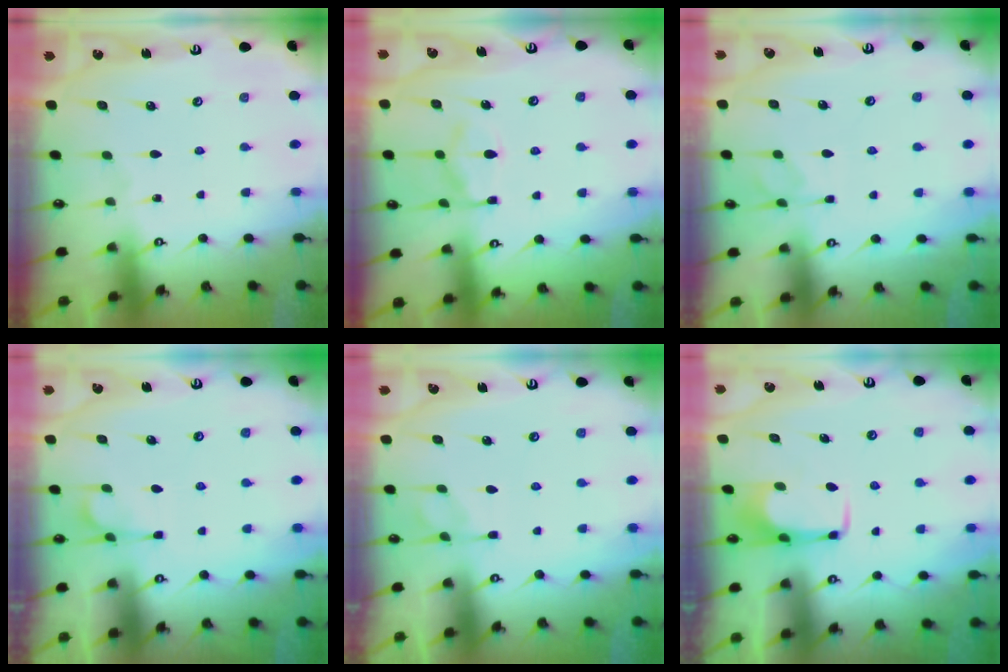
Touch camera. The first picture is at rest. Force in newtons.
{"total": 11.3, "press": 11.3, "slide": 1.1}
{"total": 2.3, "press": 1.9, "slide": 1.3}
{"total": 1.3, "press": 0.2, "slide": 1.3}
{"total": 6.6, "press": 6.5, "slide": 1.4}
{"total": 1.6, "press": 1.5, "slide": 0.4}